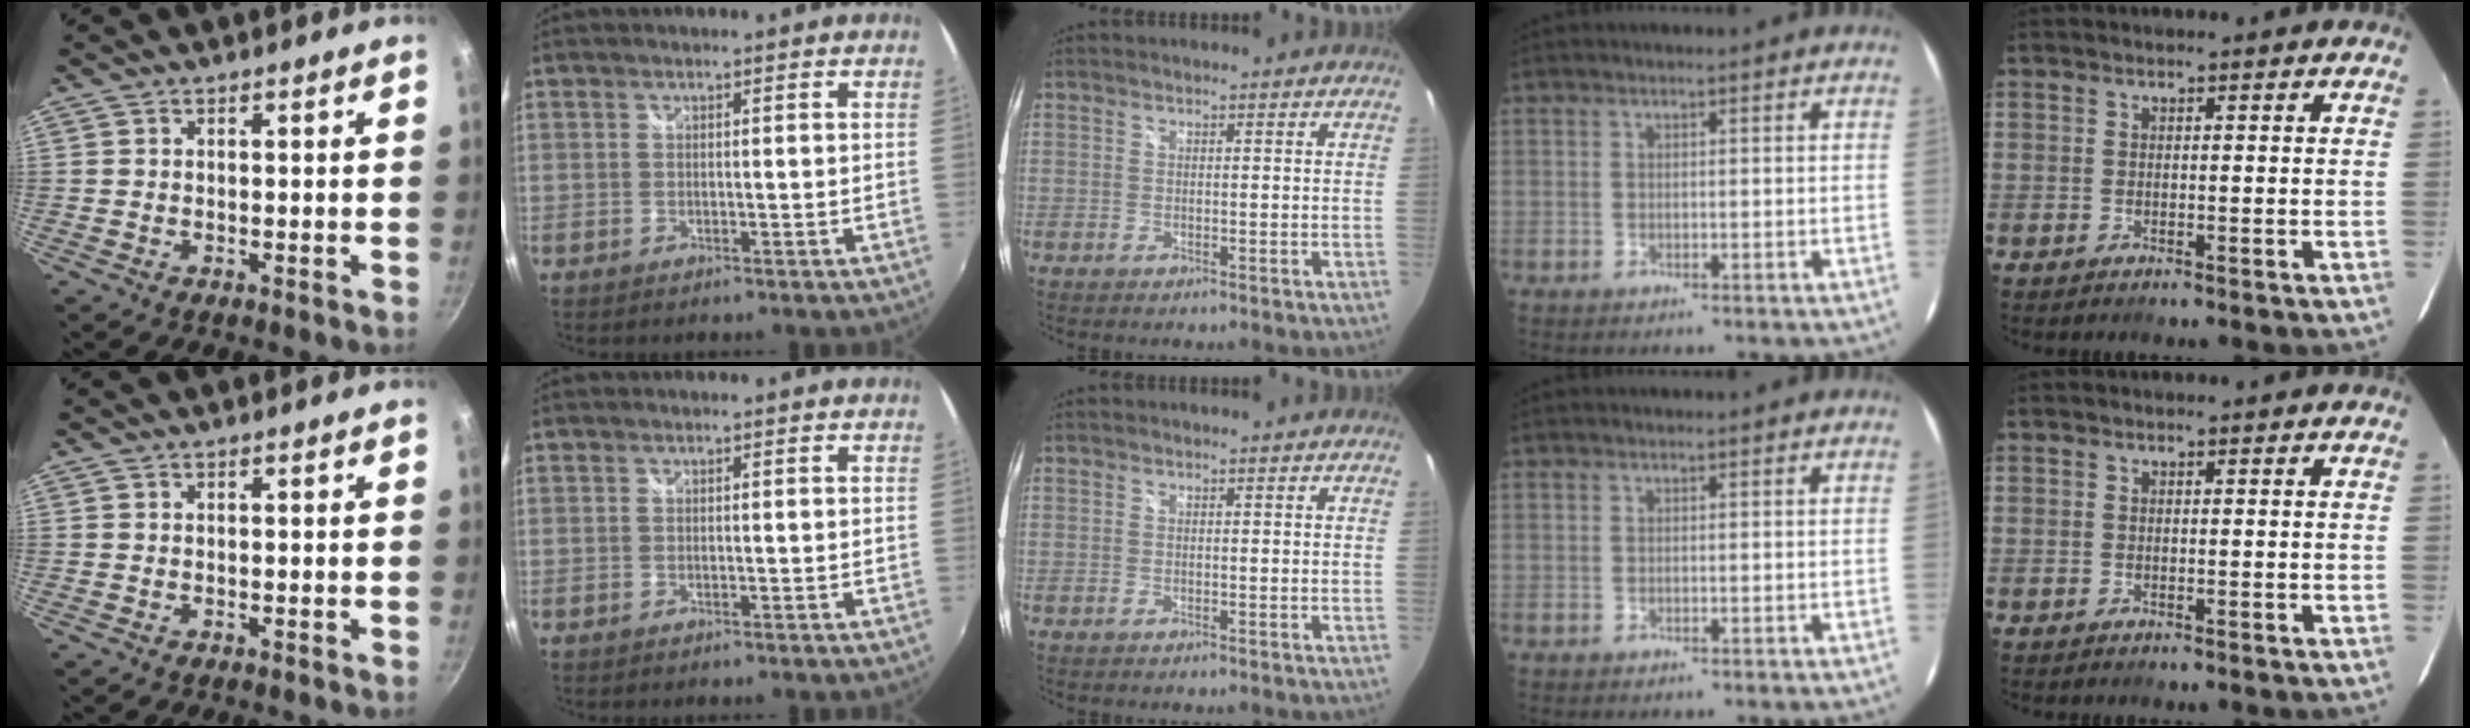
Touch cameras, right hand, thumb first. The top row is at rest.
{}